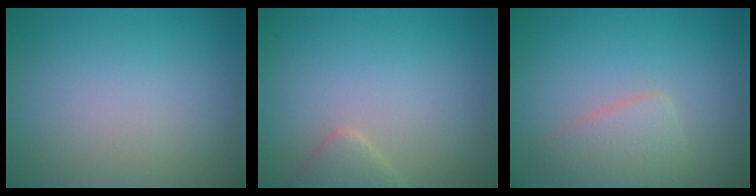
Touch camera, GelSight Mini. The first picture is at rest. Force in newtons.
{"total": 2.0, "press": 2.0, "slide": 0.1}
{"total": 2.8, "press": 2.8, "slide": 0.2}